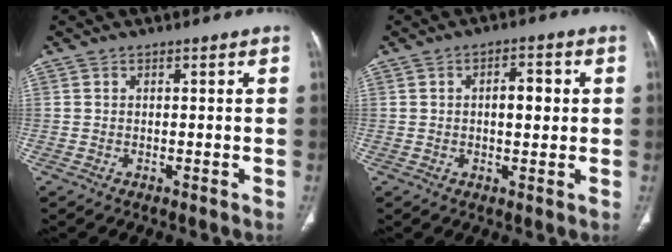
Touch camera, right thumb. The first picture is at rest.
{"total": 5.1, "force": [0.6, 2.5, 4.5], "torque": [-0.059, 0.007, 0.009]}